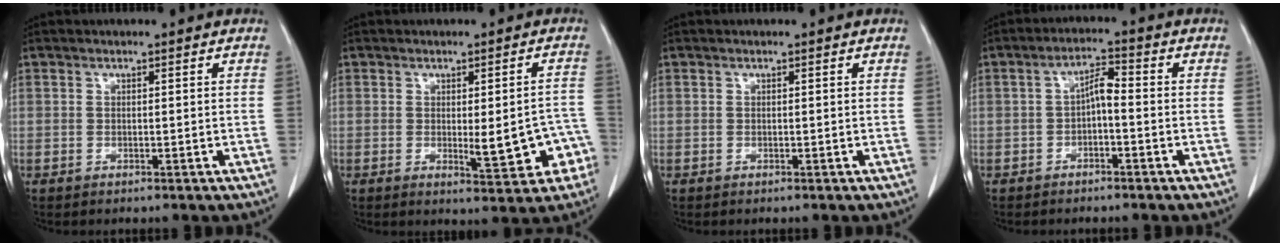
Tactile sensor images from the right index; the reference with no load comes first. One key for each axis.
{"total": 8.1, "fx": -2.2, "fy": 2.2, "fz": 7.5, "tx": -0.083, "ty": 0.007, "tz": -0.022}
{"total": 0.0}
{"total": 3.6, "fx": -0.8, "fy": 1.1, "fz": 3.4, "tx": -0.060, "ty": 0.014, "tz": -0.013}